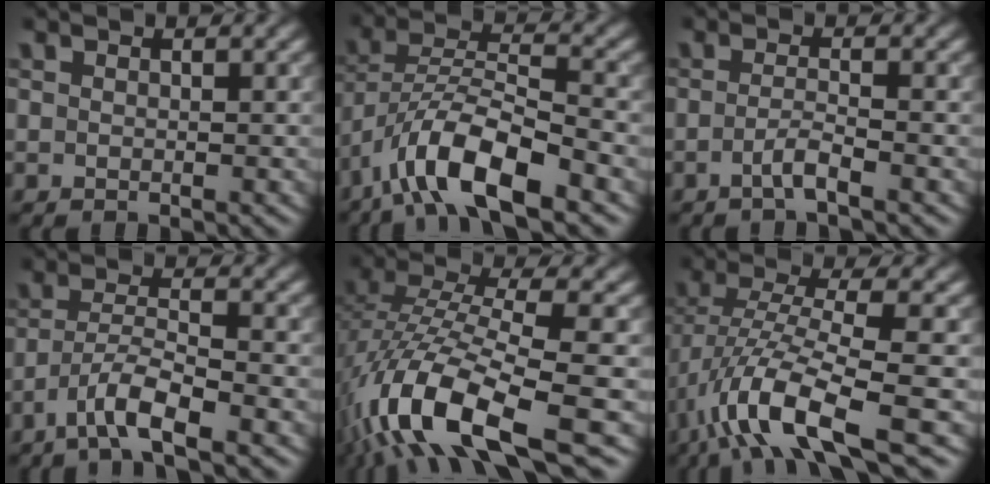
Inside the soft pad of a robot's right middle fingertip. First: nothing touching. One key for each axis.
{"total": 9.2, "fx": -5.6, "fy": 2.8, "fz": 6.7, "tx": -0.116, "ty": 0.009, "tz": -0.110}
{"total": 1.9, "fx": -0.9, "fy": 0.3, "fz": 1.6, "tx": -0.029, "ty": 0.004, "tz": -0.024}
{"total": 4.3, "fx": -2.6, "fy": 0.7, "fz": 3.3, "tx": -0.060, "ty": 0.007, "tz": -0.057}
{"total": 12.0, "fx": -5.4, "fy": 3.9, "fz": 10.1, "tx": -0.200, "ty": 0.005, "tz": -0.101}
{"total": 9.1, "fx": -4.3, "fy": 2.3, "fz": 7.7, "tx": -0.148, "ty": 0.005, "tz": -0.087}